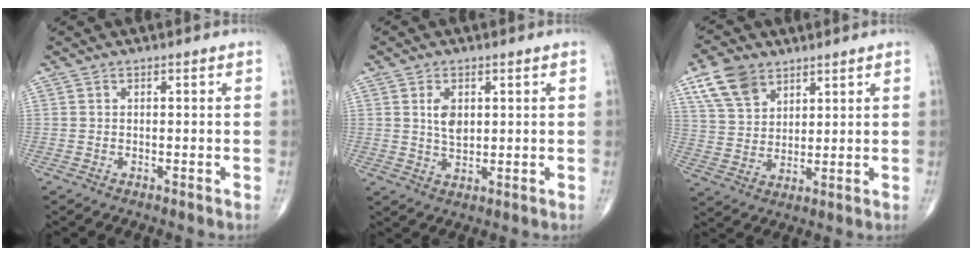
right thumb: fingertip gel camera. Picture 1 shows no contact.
{"total": 4.4, "force": [1.1, 2.7, 3.3], "torque": [-0.049, -0.009, 0.022]}
{"total": 9.6, "force": [5.7, 6.1, 4.8], "torque": [-0.074, -0.019, 0.115]}